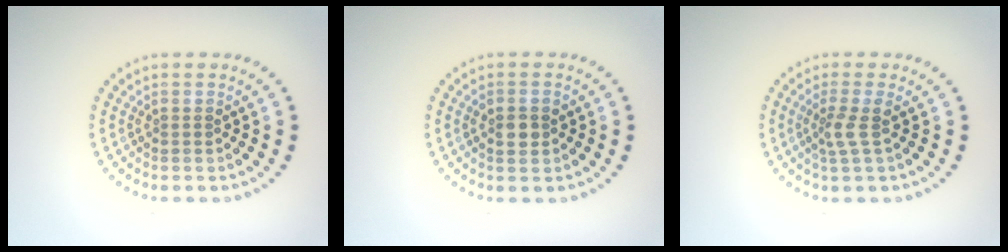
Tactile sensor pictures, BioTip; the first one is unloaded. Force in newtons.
{"total": 2.2, "press": 2.2, "slide": 0.2}
{"total": 1.9, "press": 1.4, "slide": 1.3}